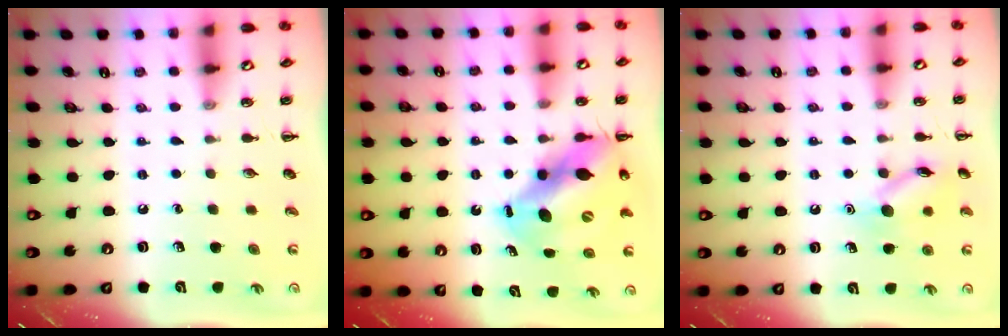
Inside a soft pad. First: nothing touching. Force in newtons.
{"total": 12.1, "press": 11.7, "slide": 3.0}
{"total": 11.4, "press": 11.4, "slide": 0.6}